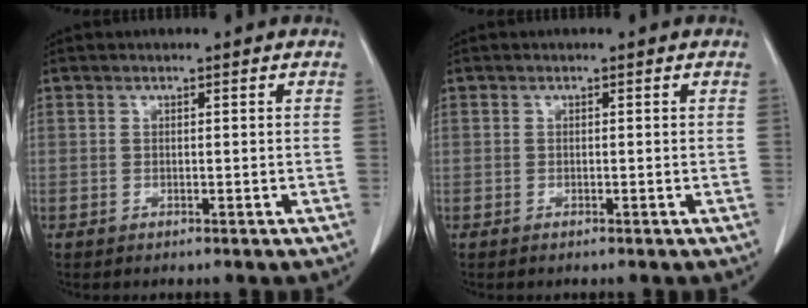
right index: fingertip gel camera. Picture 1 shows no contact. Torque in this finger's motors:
{"motor_torque": [-0.20, 0.02, -0.58, -0.10]}